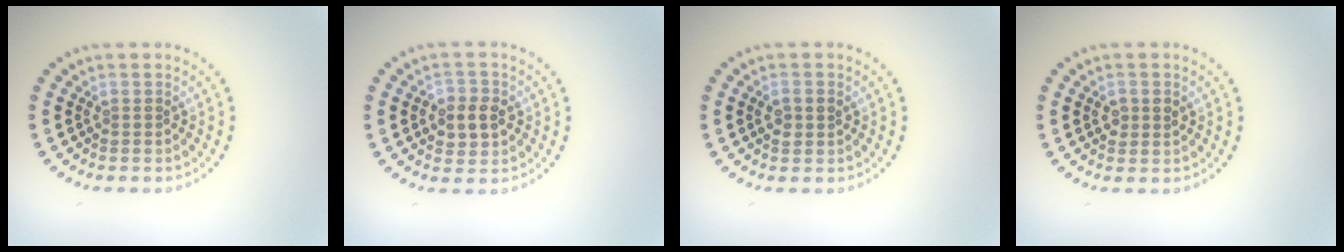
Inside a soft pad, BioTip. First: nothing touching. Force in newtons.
{"total": 2.9, "press": 2.8, "slide": 0.3}
{"total": 1.5, "press": 1.4, "slide": 0.3}
{"total": 1.5, "press": 1.5, "slide": 0.0}